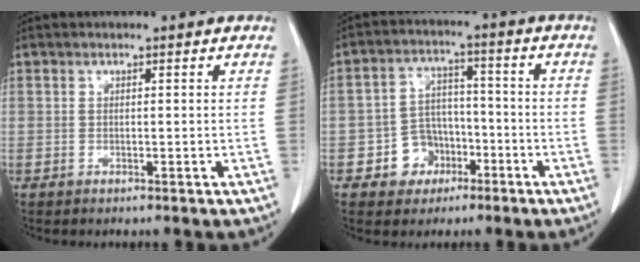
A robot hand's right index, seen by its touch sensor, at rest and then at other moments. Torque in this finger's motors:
{"motor_torque": [0.04, -0.01, 0.04, -0.03]}